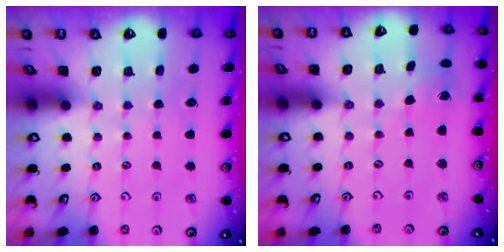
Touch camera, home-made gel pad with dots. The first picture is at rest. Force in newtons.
{"total": 2.5, "press": 2.5, "slide": 0.1}